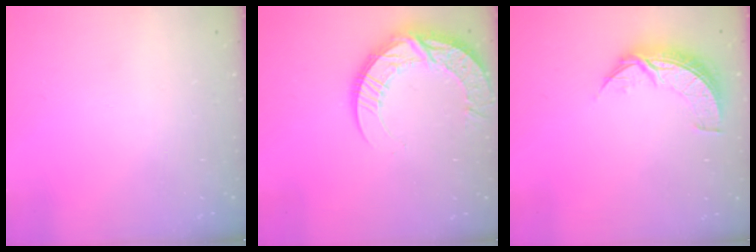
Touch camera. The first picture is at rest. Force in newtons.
{"total": 15.3, "press": 15.2, "slide": 1.4}
{"total": 8.5, "press": 8.5, "slide": 0.5}